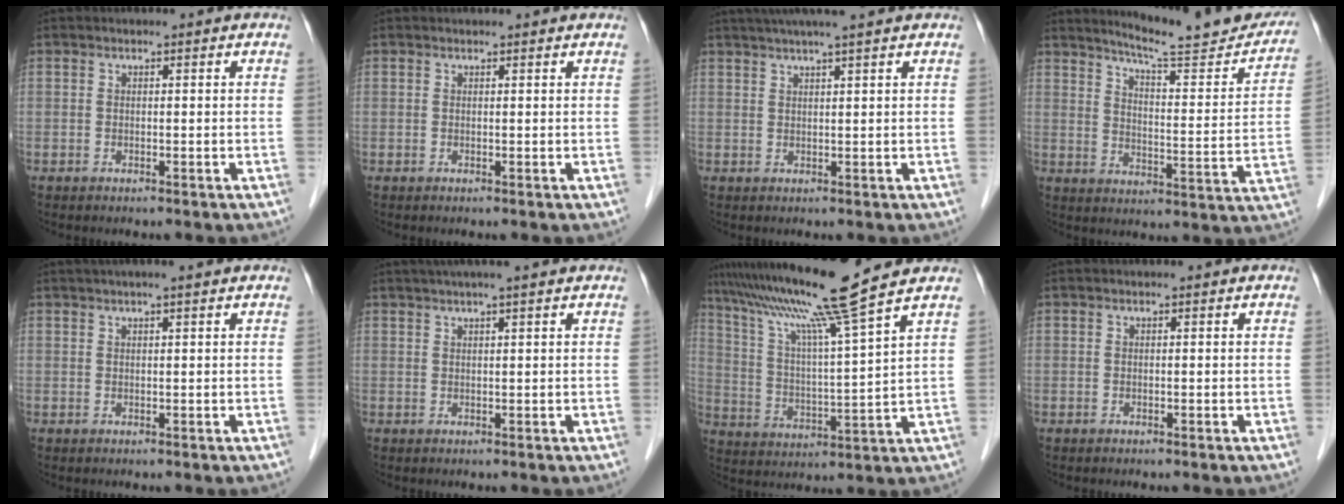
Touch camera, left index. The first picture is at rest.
{"total": 1.5, "force": [1.5, 0.0, 0.3], "torque": [-0.010, 0.010, 0.019]}
{"total": 7.5, "force": [6.1, -0.9, 4.2], "torque": [-0.063, 0.026, 0.087]}
{"total": 18.5, "force": [16.7, 1.7, 7.8], "torque": [-0.104, -0.050, 0.214]}
{"total": 3.7, "force": [2.8, -0.4, 2.4], "torque": [-0.030, 0.025, 0.046]}
{"total": 5.5, "force": [4.4, -0.6, 3.3], "torque": [-0.049, 0.026, 0.068]}
{"total": 14.3, "force": [11.2, -3.3, 8.3], "torque": [-0.149, -0.011, 0.194]}
{"total": 0.0}